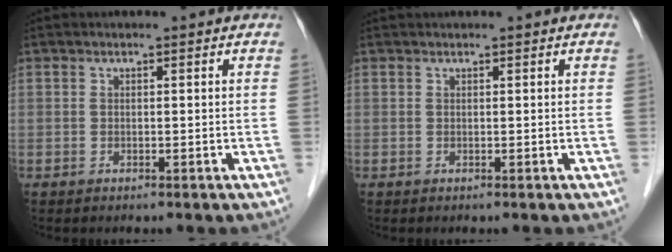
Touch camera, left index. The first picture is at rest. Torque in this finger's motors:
{"motor_torque": [-0.24, -0.17, 0.04, 0.03]}